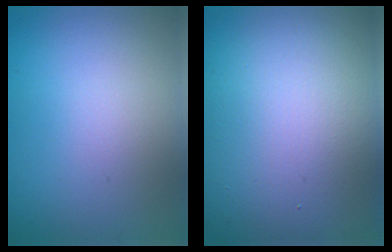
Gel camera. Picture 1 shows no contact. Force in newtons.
{"total": 19.8, "press": 19.8, "slide": 0.7}